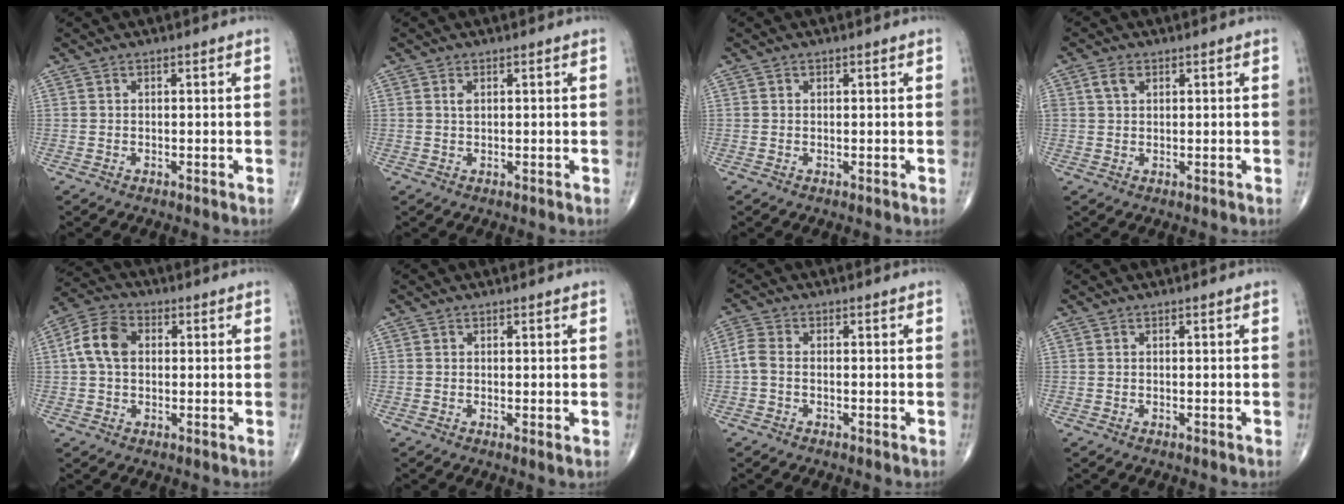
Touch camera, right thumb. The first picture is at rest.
{"total": 1.0, "force": [0.4, 0.5, 0.8], "torque": [-0.016, 0.002, 0.008]}
{"total": 0.0}
{"total": 2.6, "force": [1.1, 1.7, 1.6], "torque": [-0.030, 0.005, 0.022]}
{"total": 8.0, "force": [1.0, 5.5, 5.7], "torque": [-0.110, 0.020, 0.013]}
{"total": 0.9, "force": [0.1, 0.2, 0.9], "torque": [-0.017, -0.005, 0.000]}
{"total": 3.0, "force": [-0.5, 1.9, 2.3], "torque": [-0.056, 0.006, -0.019]}
{"total": 0.0}